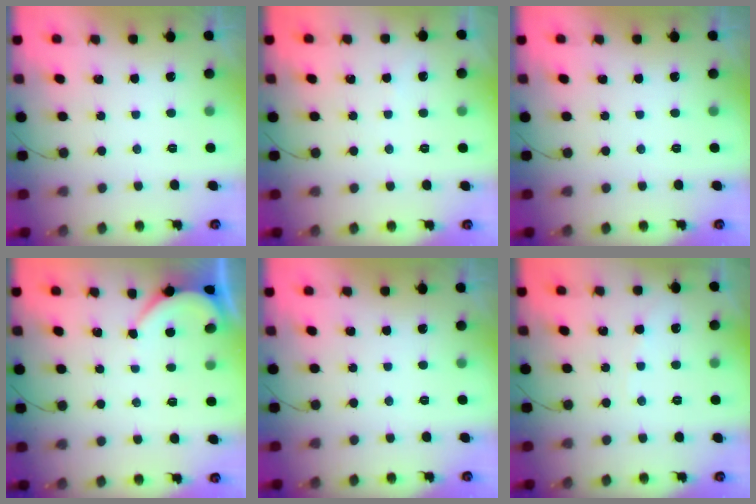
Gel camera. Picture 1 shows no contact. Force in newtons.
{"total": 2.1, "press": 2.1, "slide": 0.3}
{"total": 0.0}
{"total": 2.1, "press": 2.1, "slide": 0.3}
{"total": 0.0}
{"total": 3.0, "press": 3.0, "slide": 0.3}